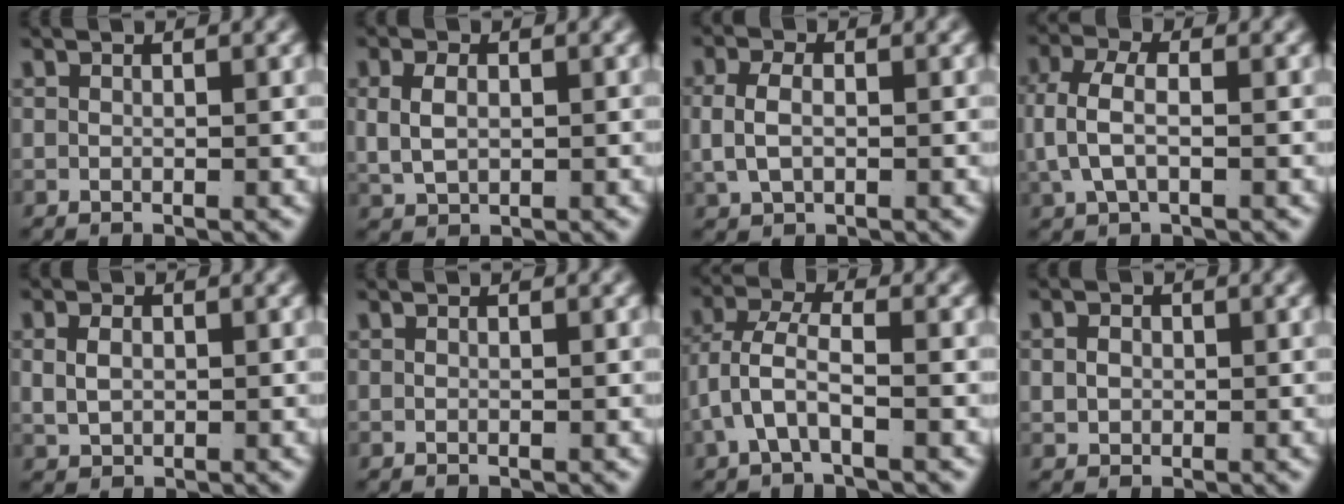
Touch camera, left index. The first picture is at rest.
{"total": 3.0, "force": [0.5, 2.2, 2.0], "torque": [-0.047, -0.006, 0.020]}
{"total": 2.8, "force": [0.1, 1.8, 2.2], "torque": [-0.057, -0.007, 0.010]}
{"total": 3.9, "force": [0.0, 2.2, 3.2], "torque": [-0.079, -0.011, 0.008]}
{"total": 1.8, "force": [0.3, 1.2, 1.3], "torque": [-0.028, -0.008, 0.017]}
{"total": 0.0}
{"total": 3.8, "force": [-0.6, 2.4, 2.9], "torque": [-0.071, -0.020, -0.002]}
{"total": 1.6, "force": [0.0, 1.3, 0.9], "torque": [-0.025, -0.013, 0.010]}